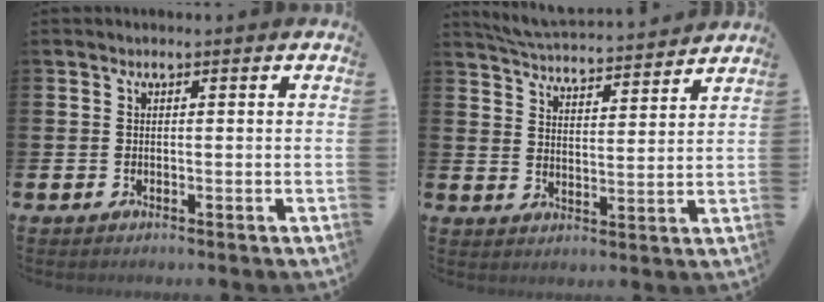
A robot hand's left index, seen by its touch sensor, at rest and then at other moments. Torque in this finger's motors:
{"motor_torque": [-0.24, -0.31, 0.37, 0.11]}